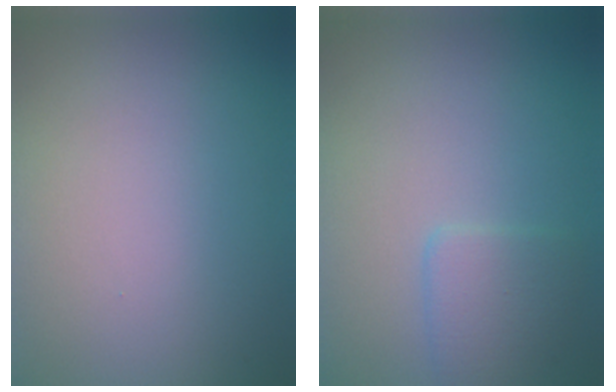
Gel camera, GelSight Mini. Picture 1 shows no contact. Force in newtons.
{"total": 2.0, "press": 2.0, "slide": 0.1}